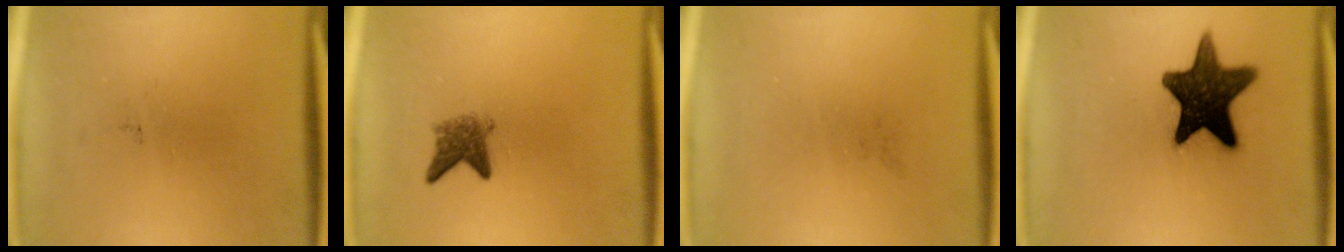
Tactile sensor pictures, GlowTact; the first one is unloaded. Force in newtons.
{"total": 3.1}
{"total": 0.0}
{"total": 15.3}